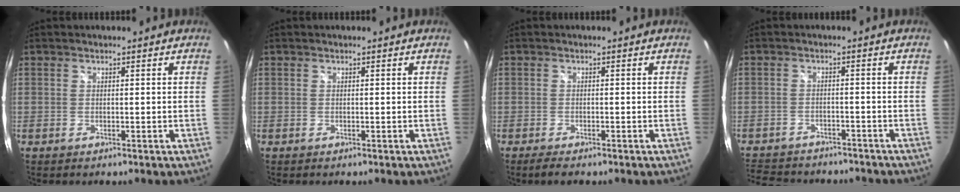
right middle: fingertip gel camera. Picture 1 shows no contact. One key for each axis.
{"total": 0.0}
{"total": 2.1, "fx": -1.7, "fy": 0.4, "fz": 1.2, "tx": -0.030, "ty": -0.008, "tz": -0.030}
{"total": 13.7, "fx": -11.4, "fy": 5.7, "fz": 4.9, "tx": -0.126, "ty": -0.006, "tz": -0.165}